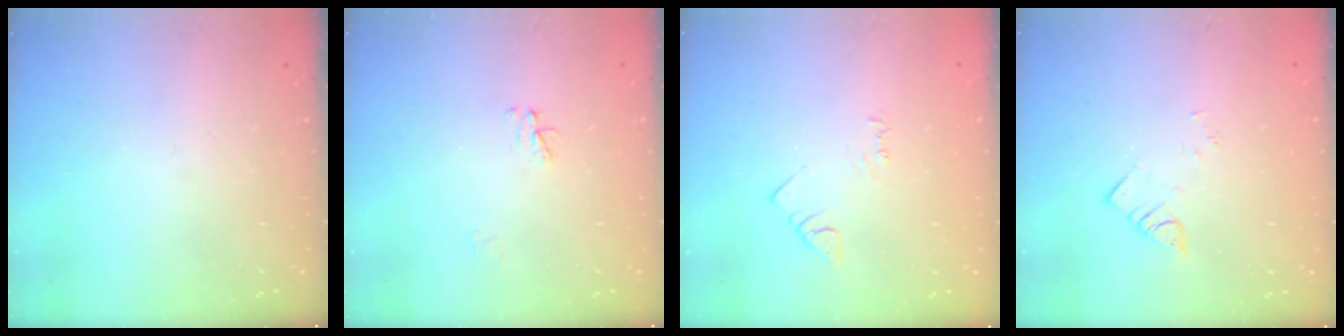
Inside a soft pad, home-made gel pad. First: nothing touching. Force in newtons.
{"total": 3.0, "press": 3.0, "slide": 0.4}
{"total": 4.2, "press": 4.1, "slide": 0.6}
{"total": 2.2, "press": 2.2, "slide": 0.2}